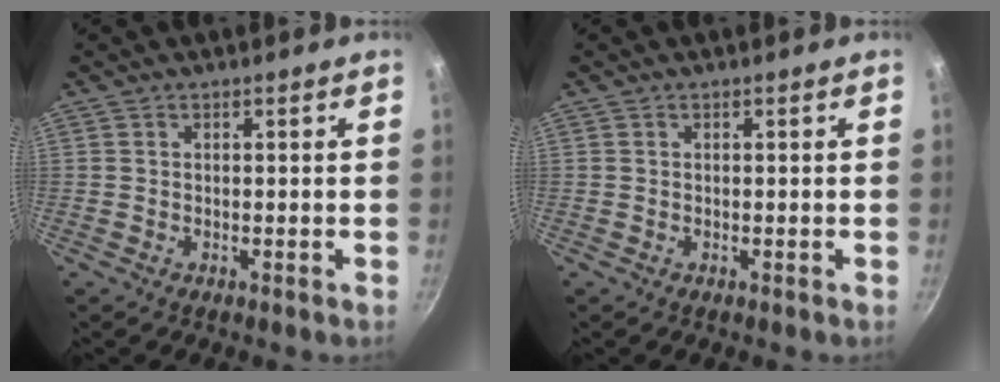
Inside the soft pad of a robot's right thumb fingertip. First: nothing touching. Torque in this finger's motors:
{"motor_torque": [-0.17, -0.17, 0.00, 0.00, 0.01]}